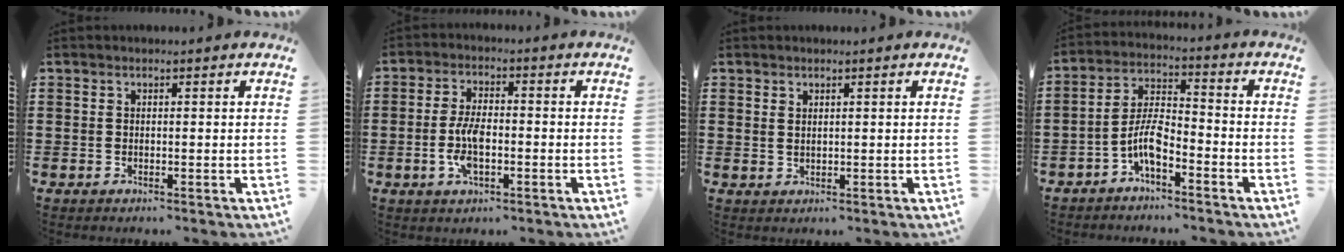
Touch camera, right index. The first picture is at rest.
{"total": 6.1, "force": [-1.4, 2.6, 5.3], "torque": [-0.120, -0.001, -0.032]}
{"total": 1.1, "force": [0.9, 0.5, 0.3], "torque": [-0.007, 0.003, 0.018]}
{"total": 6.2, "force": [-3.6, 2.0, 4.6], "torque": [-0.107, 0.001, -0.074]}